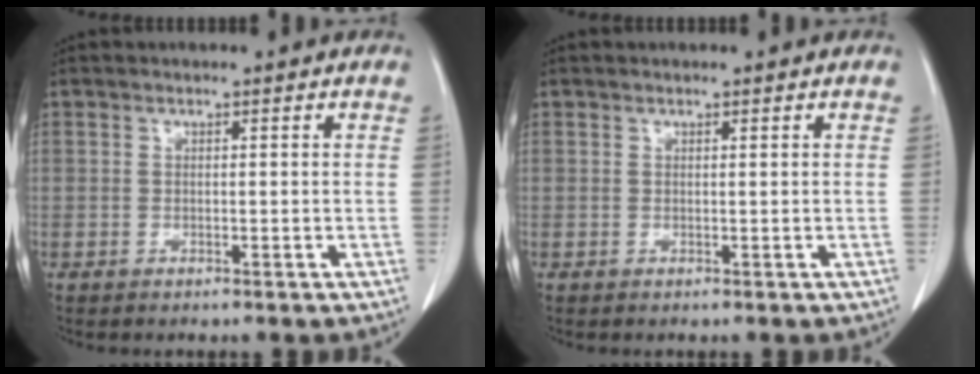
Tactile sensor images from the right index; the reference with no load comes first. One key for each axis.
{"total": 0.0}